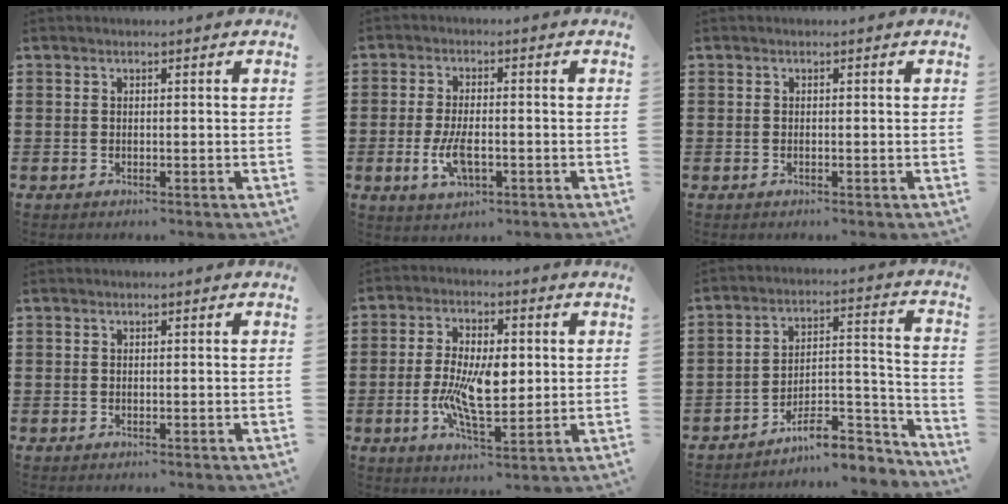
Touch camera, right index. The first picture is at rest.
{"total": 5.7, "force": [-1.3, 2.7, 4.8], "torque": [-0.110, -0.004, -0.029]}
{"total": 0.0}
{"total": 0.0}
{"total": 9.7, "force": [-0.3, 4.4, 8.6], "torque": [-0.172, 0.000, -0.010]}
{"total": 9.3, "force": [-7.8, 2.9, 4.1], "torque": [-0.050, 0.030, -0.144]}